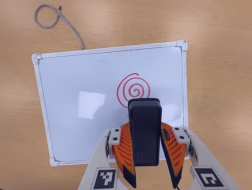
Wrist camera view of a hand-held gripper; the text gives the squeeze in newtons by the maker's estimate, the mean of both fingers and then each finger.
{"total": 9.3, "left": 7.2, "right": 11.4}